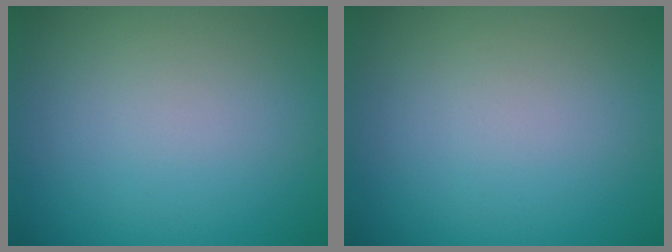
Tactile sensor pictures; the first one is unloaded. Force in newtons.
{"total": 0.0}